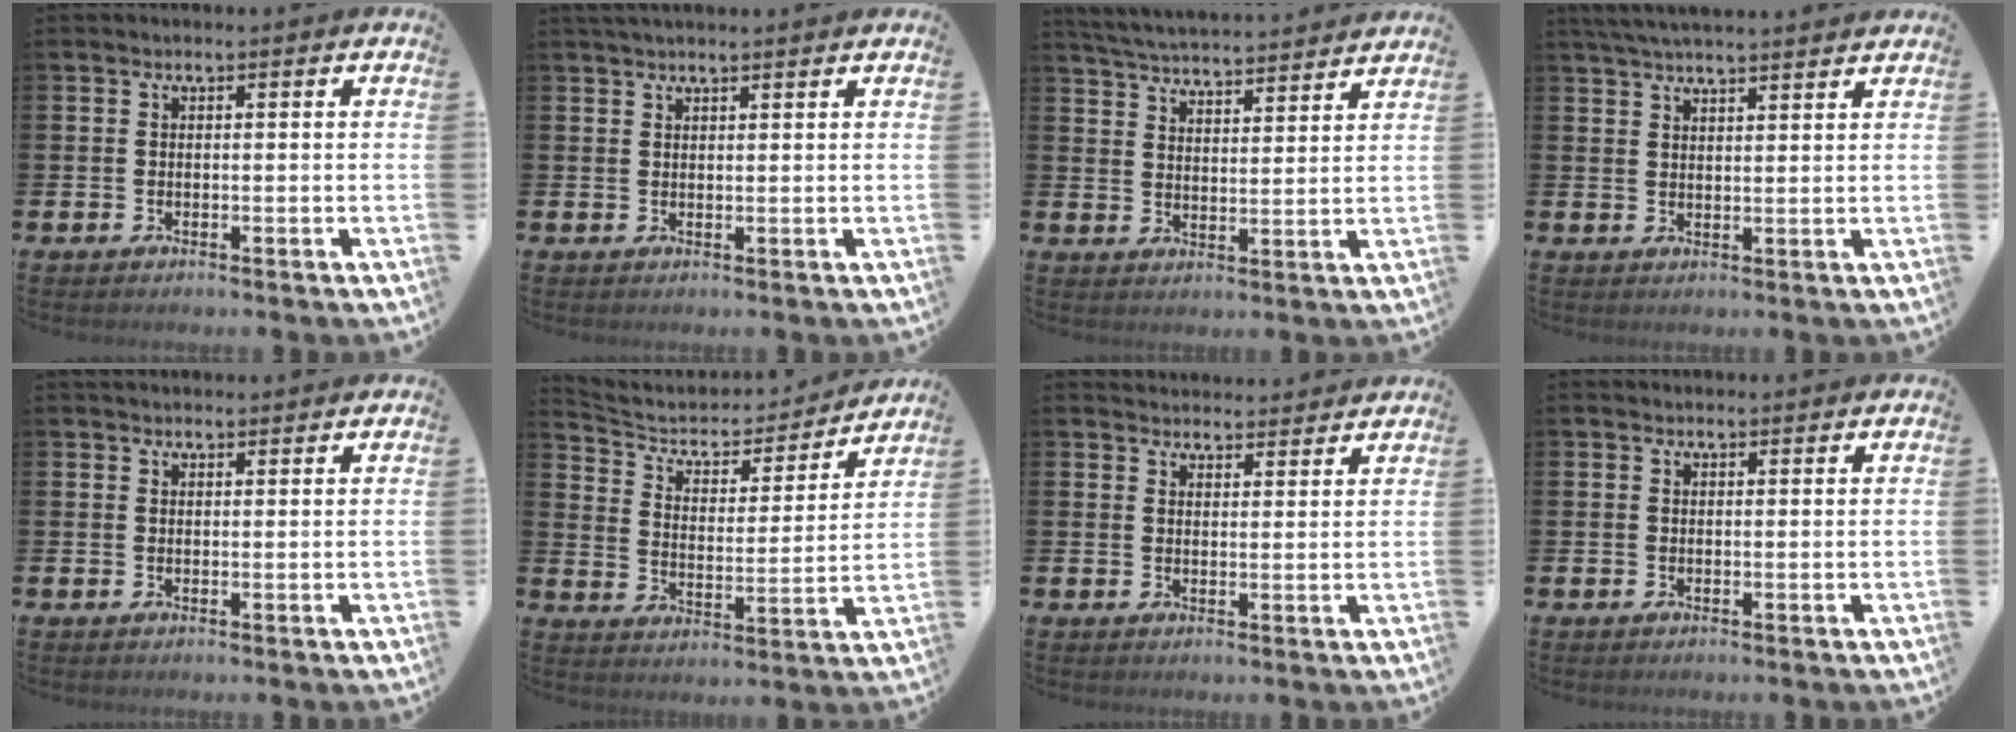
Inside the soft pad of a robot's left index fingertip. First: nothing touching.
{"total": 1.7, "force": [1.6, 0.1, 0.5], "torque": [-0.011, 0.001, 0.029]}
{"total": 5.1, "force": [5.1, 0.1, 0.4], "torque": [-0.032, -0.038, 0.089]}
{"total": 4.2, "force": [4.1, 0.0, 0.9], "torque": [-0.034, -0.008, 0.077]}
{"total": 1.5, "force": [1.5, 0.4, 0.1], "torque": [0.005, -0.002, 0.026]}
{"total": 5.7, "force": [5.1, 2.4, 1.2], "torque": [-0.059, -0.039, 0.082]}
{"total": 3.2, "force": [3.1, 0.5, -0.2], "torque": [0.007, -0.020, 0.056]}
{"total": 0.7, "force": [0.7, 0.2, 0.1], "torque": [0.010, -0.003, 0.011]}